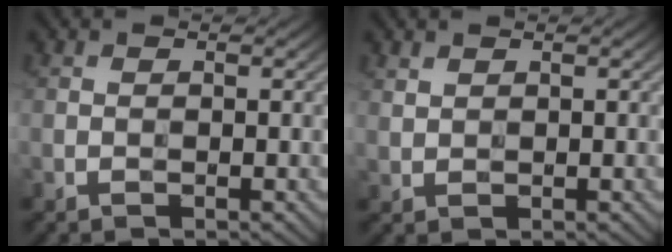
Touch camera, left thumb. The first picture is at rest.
{"total": 1.4, "force": [1.0, 0.7, 0.5], "torque": [-0.017, -0.002, 0.027]}